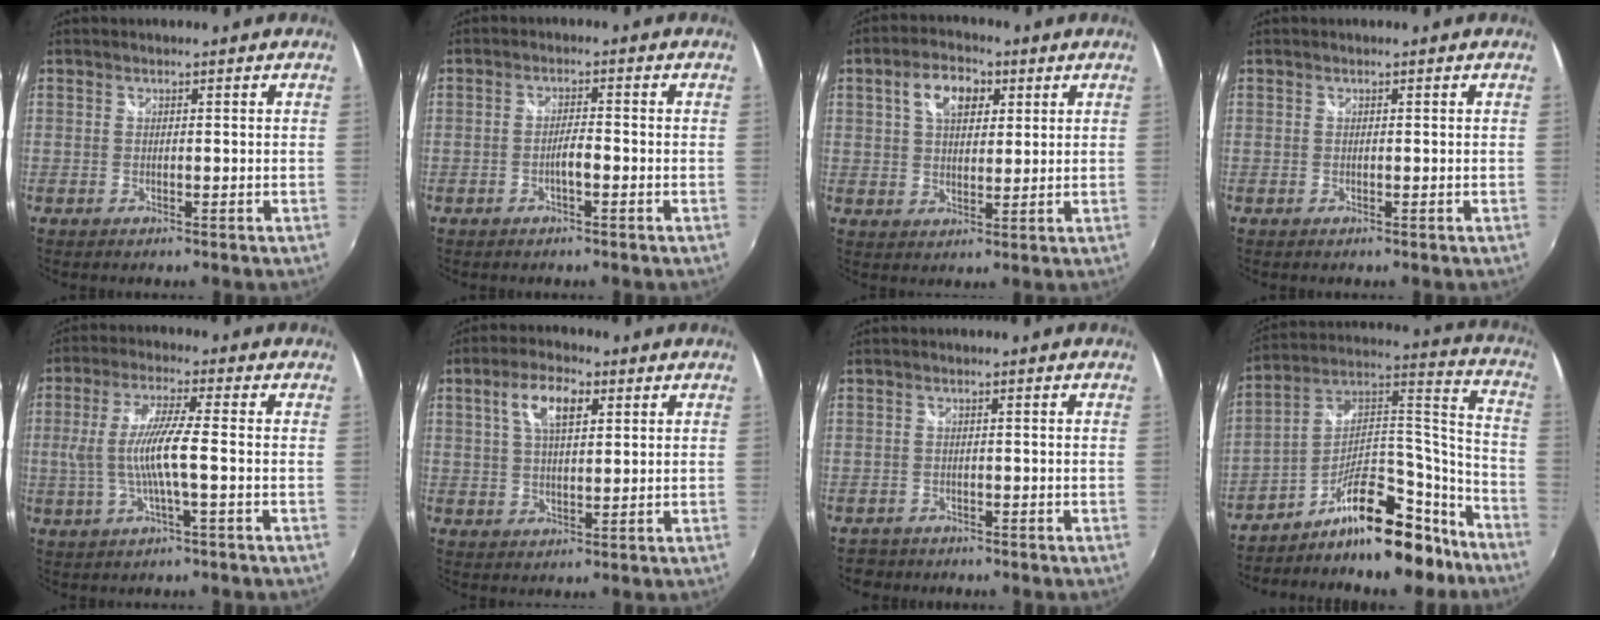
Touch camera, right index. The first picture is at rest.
{"total": 2.1, "force": [-1.1, 0.3, 1.8], "torque": [-0.036, 0.003, -0.020]}
{"total": 7.5, "force": [3.0, 4.5, 5.2], "torque": [-0.092, 0.022, 0.050]}
{"total": 0.0}
{"total": 7.3, "force": [-1.1, -0.1, 7.2], "torque": [-0.146, -0.005, -0.016]}
{"total": 7.4, "force": [2.9, 3.2, 6.0], "torque": [-0.112, 0.014, 0.052]}
{"total": 2.4, "force": [-1.8, 1.5, -0.1], "torque": [-0.008, 0.000, -0.030]}
{"total": 19.8, "force": [-14.3, 7.6, 11.3], "torque": [-0.161, 0.063, -0.212]}